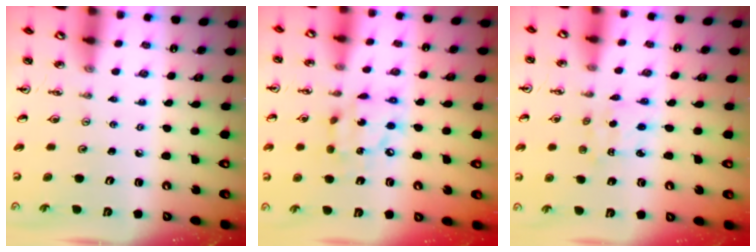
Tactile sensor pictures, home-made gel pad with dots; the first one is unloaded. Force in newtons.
{"total": 9.5, "press": 9.4, "slide": 0.9}
{"total": 2.2, "press": 2.1, "slide": 0.5}